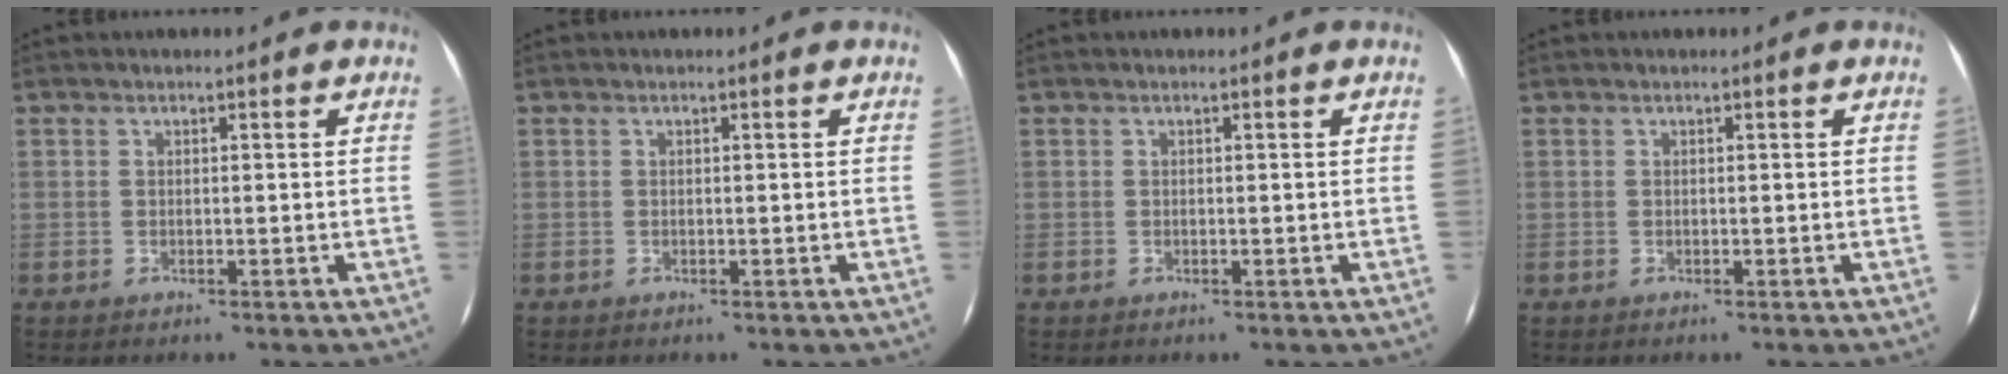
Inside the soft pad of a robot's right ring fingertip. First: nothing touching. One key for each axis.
{"total": 0.0}
{"total": 0.0}
{"total": 0.0}